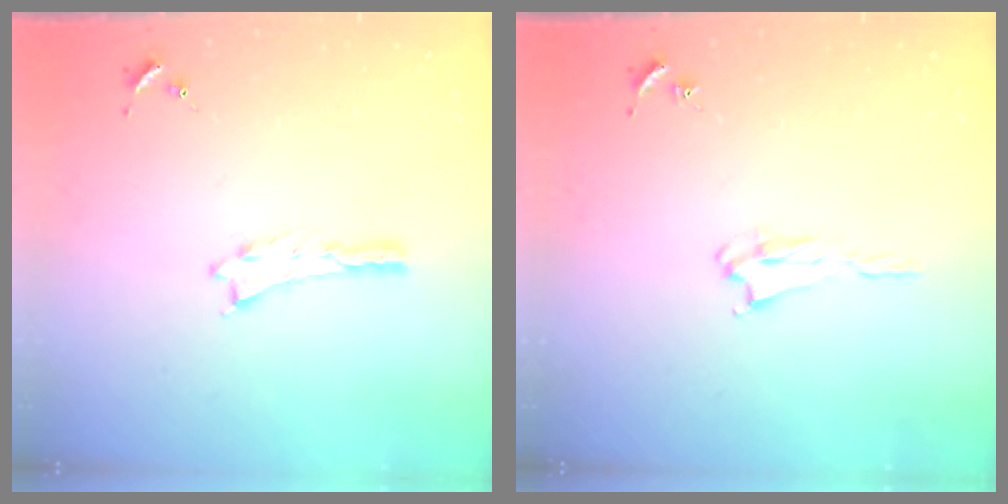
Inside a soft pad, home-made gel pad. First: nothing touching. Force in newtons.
{"total": 2.1, "press": 2.0, "slide": 0.3}